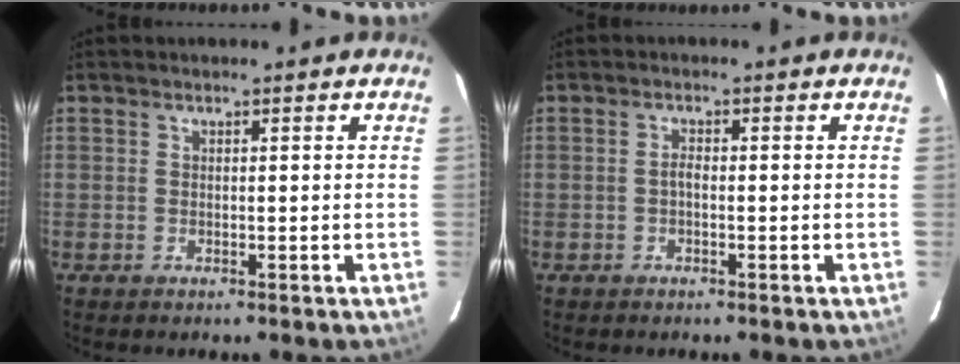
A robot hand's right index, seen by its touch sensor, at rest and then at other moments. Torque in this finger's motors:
{"motor_torque": [0.25, -0.08, 0.19, 0.04]}